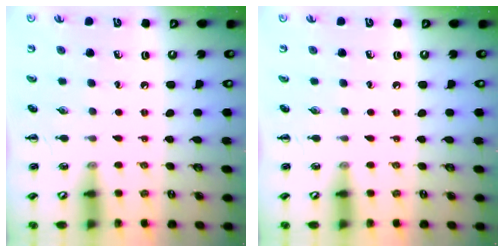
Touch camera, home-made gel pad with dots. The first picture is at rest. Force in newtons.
{"total": 0.0}